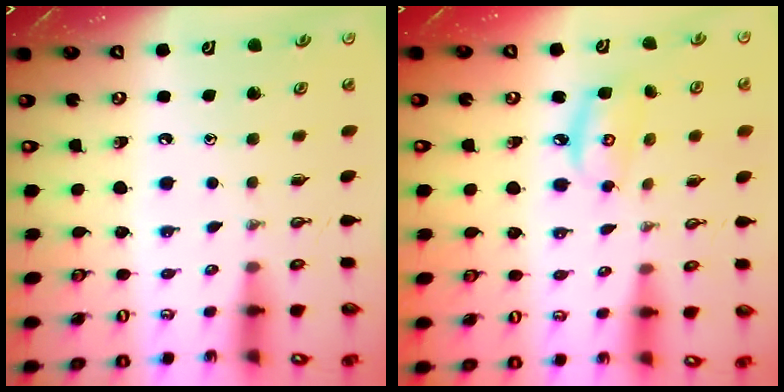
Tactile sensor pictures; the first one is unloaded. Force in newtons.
{"total": 5.8, "press": 5.8, "slide": 0.4}